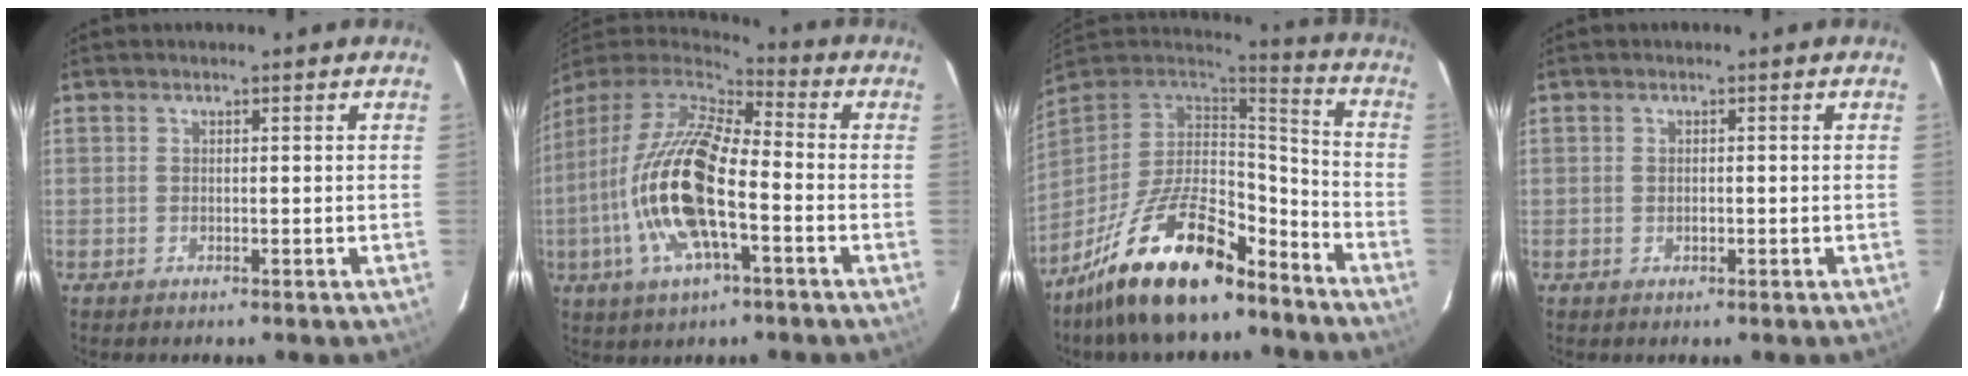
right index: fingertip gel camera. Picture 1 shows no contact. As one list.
[{"total": 19.9, "force": [-5.3, 7.0, 17.8], "torque": [-0.358, -0.014, -0.110]}, {"total": 22.6, "force": [-15.2, 8.4, 14.5], "torque": [-0.279, -0.012, -0.254]}, {"total": 0.9, "force": [-0.3, 0.7, 0.5], "torque": [-0.008, 0.002, -0.004]}]